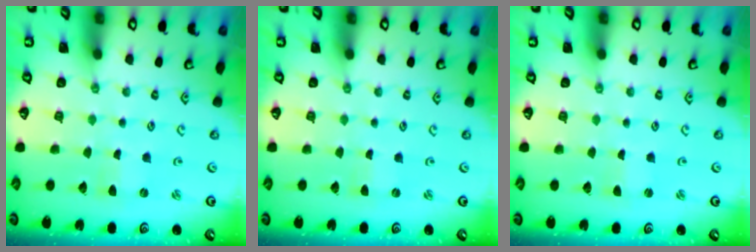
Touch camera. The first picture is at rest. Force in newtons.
{"total": 0.0}
{"total": 0.0}